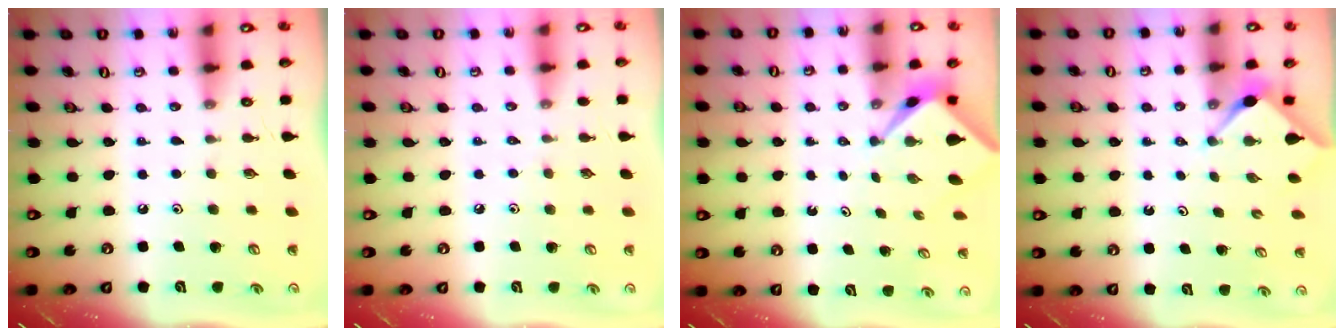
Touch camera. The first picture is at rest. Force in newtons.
{"total": 3.4, "press": 3.3, "slide": 0.6}
{"total": 1.7, "press": 1.7, "slide": 0.1}
{"total": 2.9, "press": 2.9, "slide": 0.4}